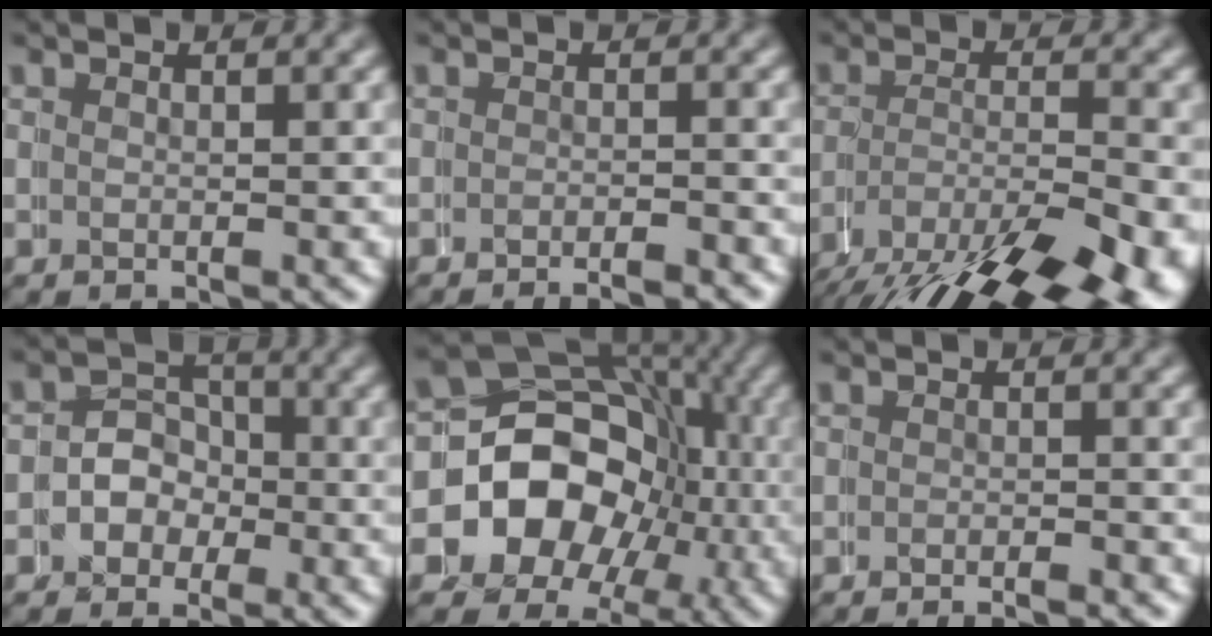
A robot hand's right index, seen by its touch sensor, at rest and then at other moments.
{"total": 2.7, "force": [-2.6, 0.3, 0.5], "torque": [-0.005, 0.000, -0.047]}
{"total": 9.8, "force": [-4.8, 4.1, 7.4], "torque": [-0.122, -0.041, -0.055]}
{"total": 3.0, "force": [-0.9, 2.8, -0.6], "torque": [0.014, -0.006, -0.028]}
{"total": 16.5, "force": [-1.1, 14.5, 7.8], "torque": [-0.174, -0.047, -0.015]}
{"total": 1.8, "force": [-1.7, 0.2, 0.5], "torque": [-0.007, -0.001, -0.033]}